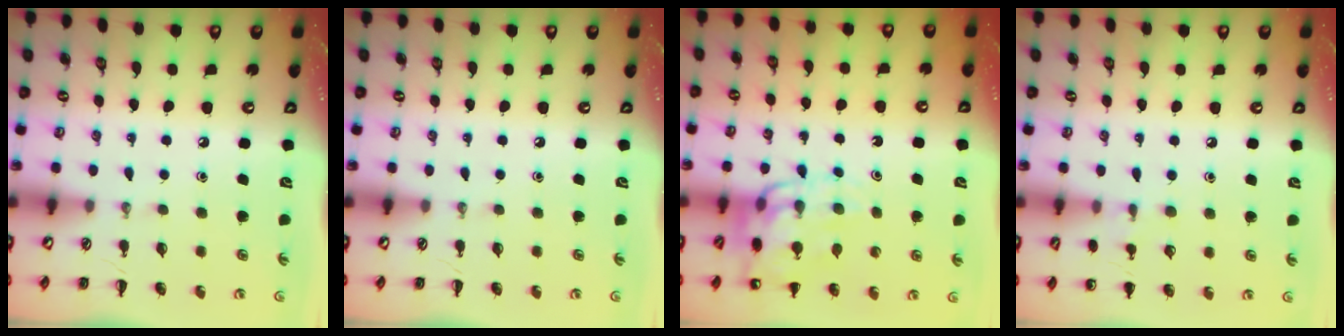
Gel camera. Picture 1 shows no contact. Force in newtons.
{"total": 0.0}
{"total": 12.6, "press": 12.3, "slide": 2.7}
{"total": 6.4, "press": 6.0, "slide": 2.1}